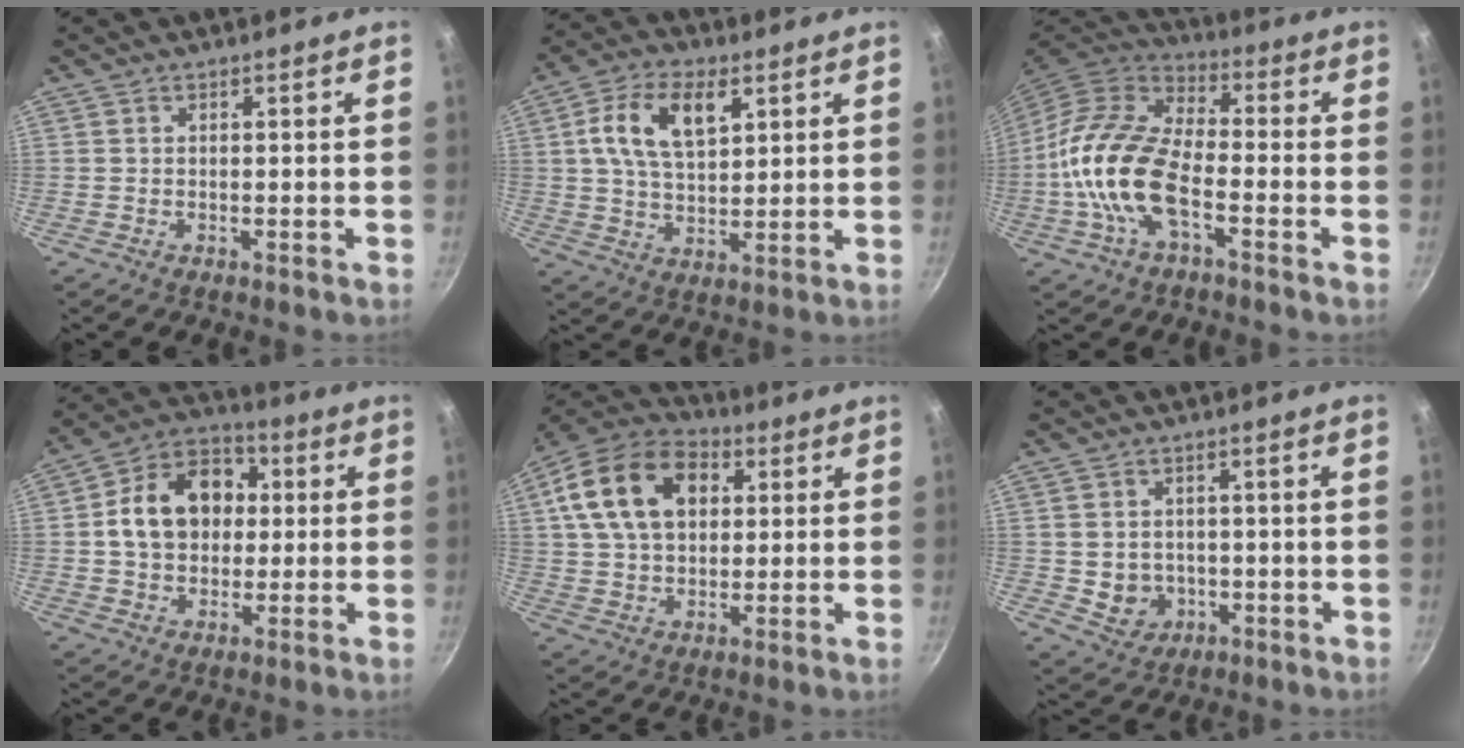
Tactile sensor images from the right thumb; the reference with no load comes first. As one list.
[{"total": 12.2, "force": [4.1, 6.9, 9.1], "torque": [-0.153, -0.001, 0.071]}, {"total": 17.1, "force": [-4.3, 8.6, 14.1], "torque": [-0.260, 0.034, -0.095]}, {"total": 15.2, "force": [1.8, 11.8, 9.5], "torque": [-0.126, 0.027, 0.017]}, {"total": 18.9, "force": [5.4, 13.0, 12.6], "torque": [-0.208, 0.015, 0.081]}, {"total": 5.7, "force": [-0.7, 5.1, 2.6], "torque": [-0.025, 0.008, 0.005]}]